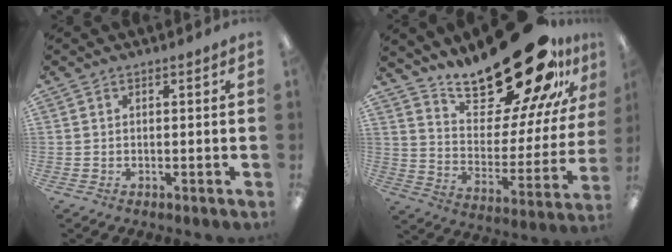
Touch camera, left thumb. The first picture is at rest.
{"total": 27.3, "force": [20.9, 9.8, 14.5], "torque": [-0.205, -0.144, 0.346]}